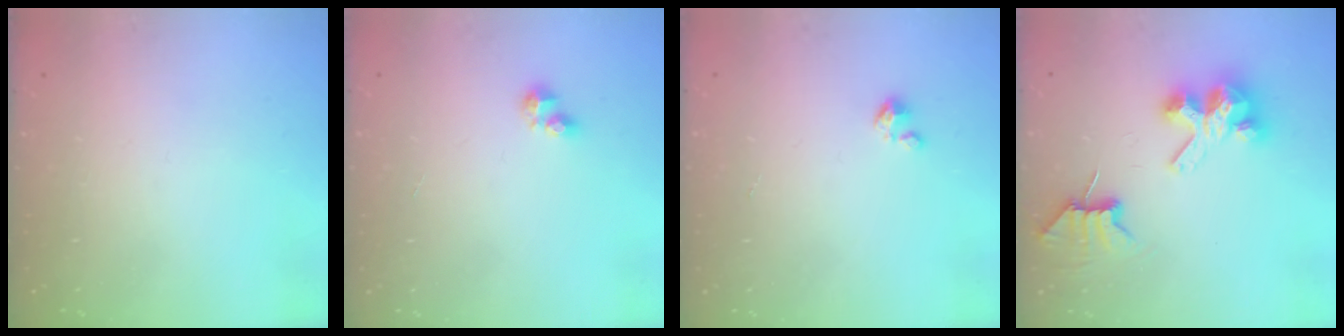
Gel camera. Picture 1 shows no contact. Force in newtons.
{"total": 3.5, "press": 3.5, "slide": 0.4}
{"total": 2.1, "press": 2.1, "slide": 0.3}
{"total": 7.0, "press": 7.0, "slide": 0.6}